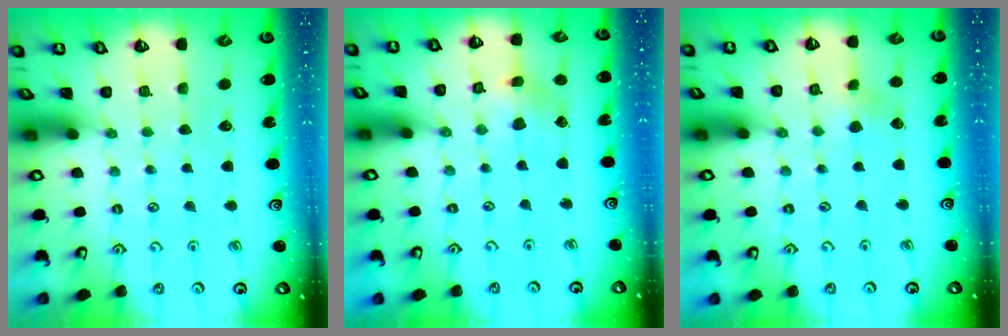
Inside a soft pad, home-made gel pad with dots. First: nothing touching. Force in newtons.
{"total": 4.4, "press": 4.4, "slide": 0.6}
{"total": 3.0, "press": 3.0, "slide": 0.3}